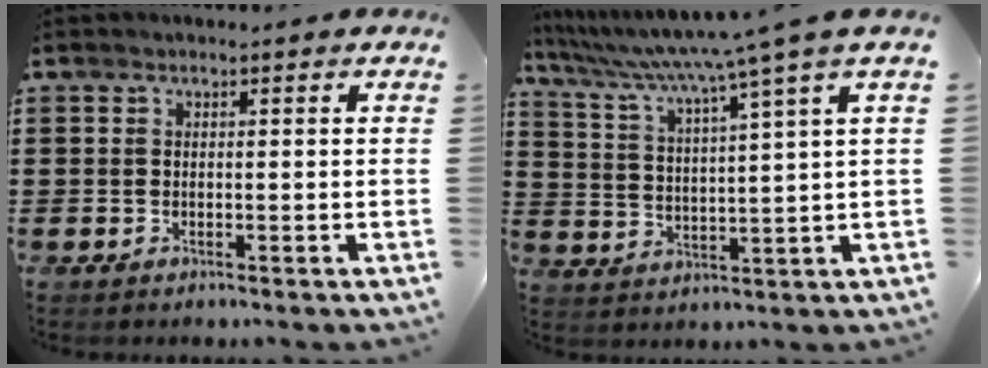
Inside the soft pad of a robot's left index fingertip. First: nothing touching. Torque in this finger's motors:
{"motor_torque": [1.24, -0.90, 1.00, 0.21]}